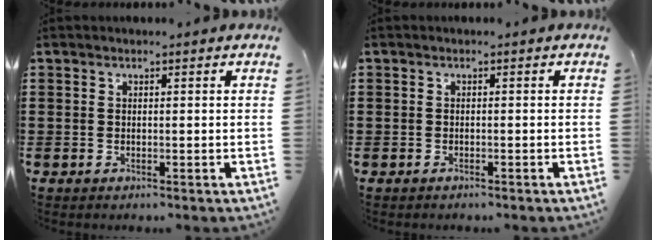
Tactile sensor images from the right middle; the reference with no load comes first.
{"total": 0.7, "force": [-0.6, 0.3, 0.0], "torque": [-0.001, 0.000, -0.012]}